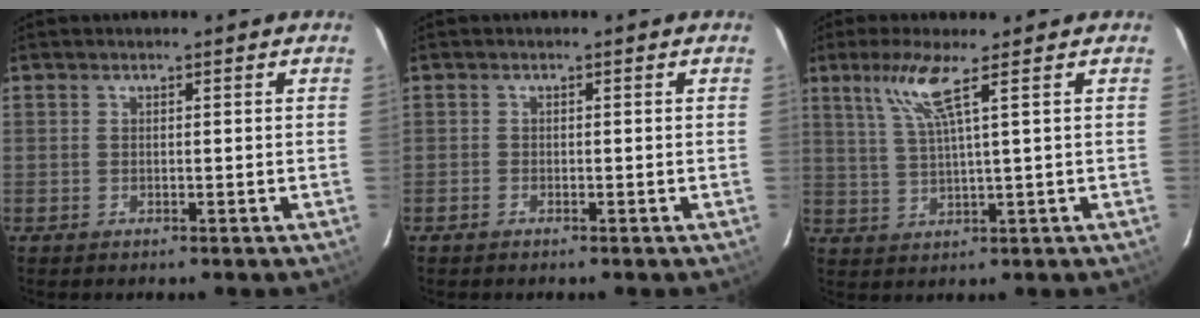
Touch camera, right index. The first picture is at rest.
{"total": 0.7, "force": [-0.6, 0.3, 0.1], "torque": [-0.005, 0.001, -0.013]}
{"total": 6.1, "force": [3.3, -0.7, 5.1], "torque": [-0.099, -0.001, 0.070]}